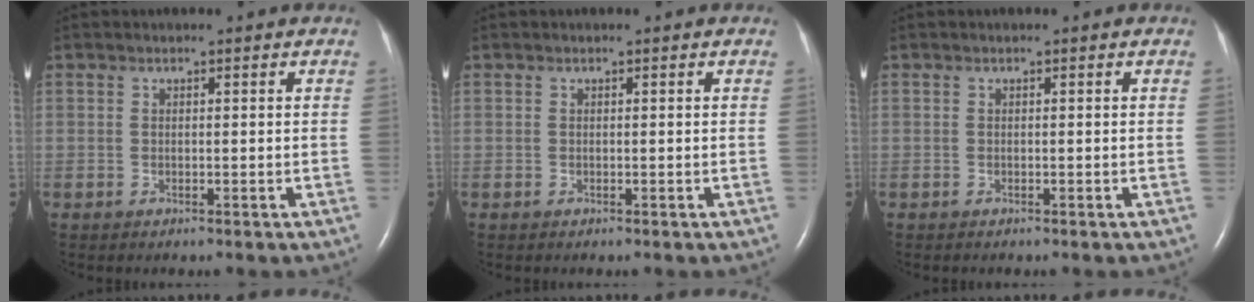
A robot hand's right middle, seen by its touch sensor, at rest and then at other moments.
{"total": 0.0}
{"total": 0.0}